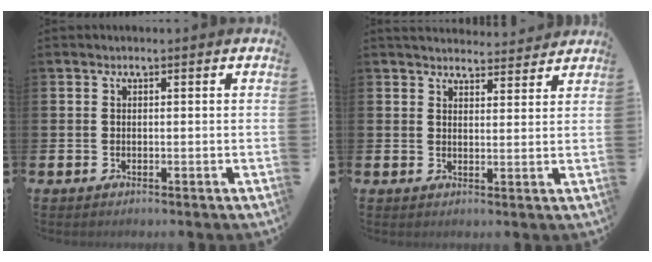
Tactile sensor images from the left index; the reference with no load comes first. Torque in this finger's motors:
{"motor_torque": [1.06, -1.08, 0.16, -0.02]}